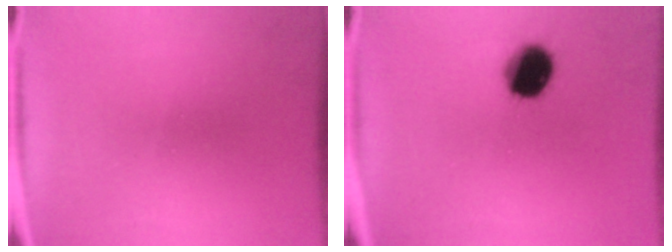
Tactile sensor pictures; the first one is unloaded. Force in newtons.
{"total": 10.5}